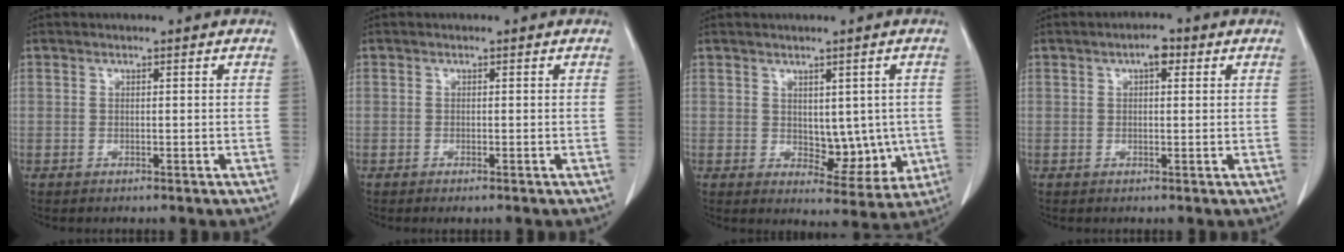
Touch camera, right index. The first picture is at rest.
{"total": 0.6, "force": [-0.4, -0.1, 0.4], "torque": [-0.008, -0.002, -0.005]}
{"total": 6.9, "force": [0.0, 4.1, 5.6], "torque": [-0.055, -0.006, 0.016]}
{"total": 2.6, "force": [1.1, 1.0, 2.1], "torque": [-0.035, 0.008, 0.015]}